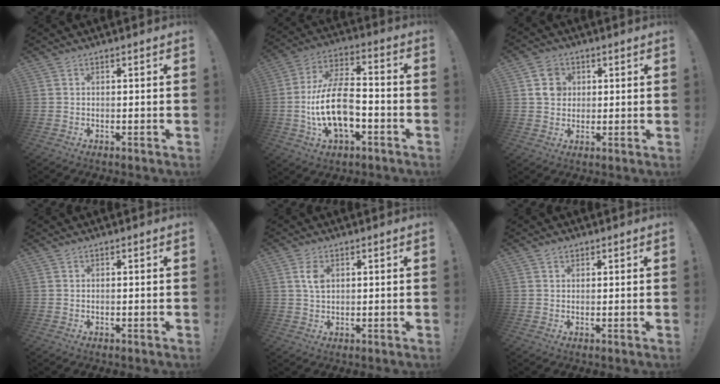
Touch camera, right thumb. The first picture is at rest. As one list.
[{"total": 18.3, "force": [-4.3, 9.9, 14.8], "torque": [-0.273, 0.018, -0.073]}, {"total": 7.2, "force": [2.4, 6.3, 2.7], "torque": [-0.042, 0.001, 0.048]}, {"total": 0.0}, {"total": 4.3, "force": [1.4, 2.5, 3.2], "torque": [-0.054, 0.000, 0.024]}, {"total": 1.6, "force": [1.2, 1.0, 0.5], "torque": [-0.008, -0.001, 0.022]}]